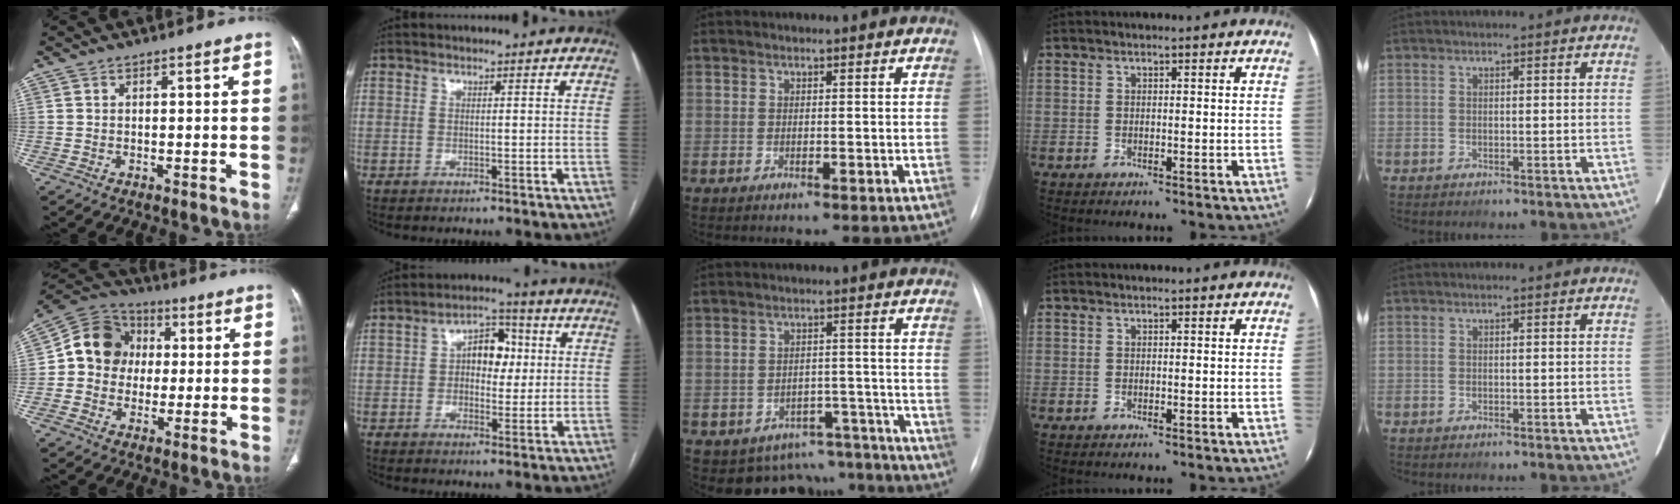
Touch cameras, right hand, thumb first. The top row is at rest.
{"thumb": {"total": 11.7, "force": [0.9, 10.4, 5.3], "torque": [-0.063, 0.024, -0.001]}, "index": {"total": 7.0, "force": [0.9, 4.3, 5.4], "torque": [-0.081, 0.025, 0.013]}, "middle": {"total": 11.1, "force": [-9.7, 5.3, 0.2], "torque": [0.019, 0.047, -0.112]}}